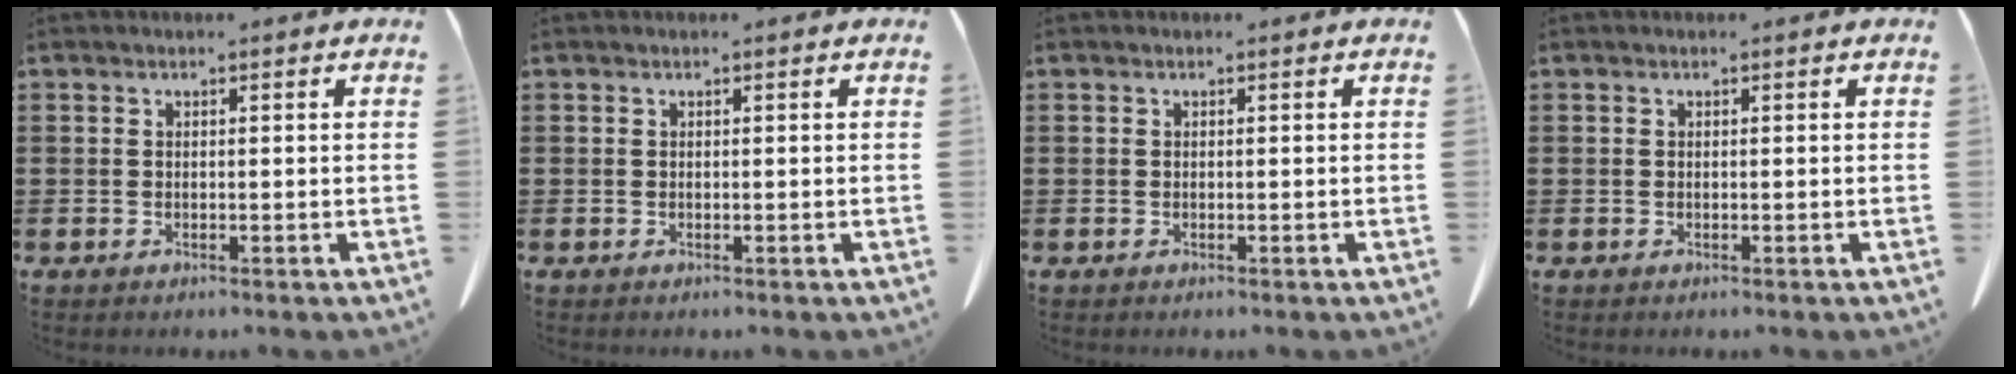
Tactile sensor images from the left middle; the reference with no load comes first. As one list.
[{"total": 0.0}, {"total": 0.0}, {"total": 0.0}]